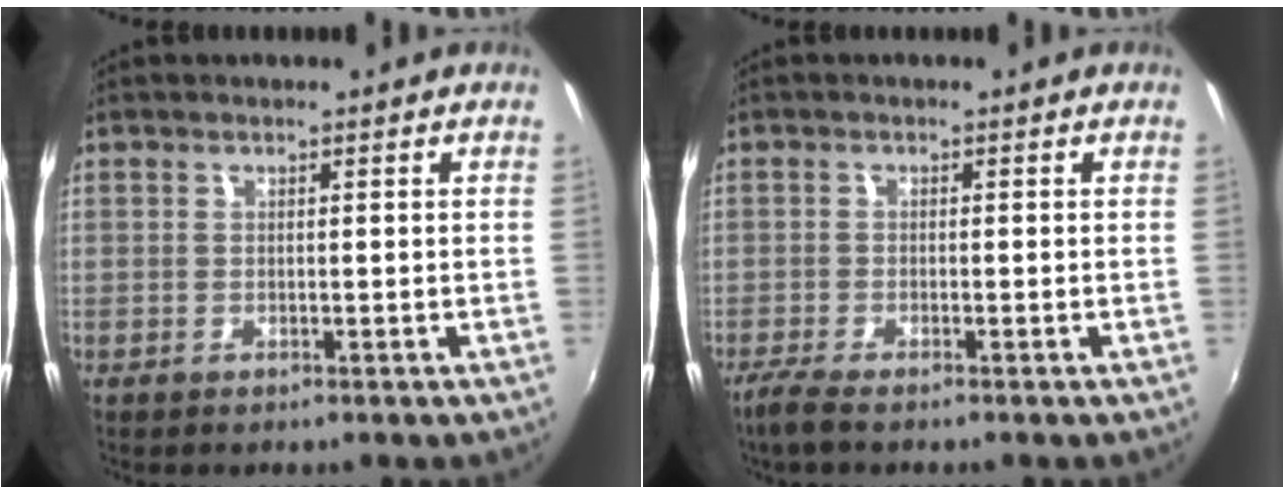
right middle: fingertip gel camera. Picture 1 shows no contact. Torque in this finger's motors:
{"motor_torque": [0.36, -0.30, 0.00, 0.03]}